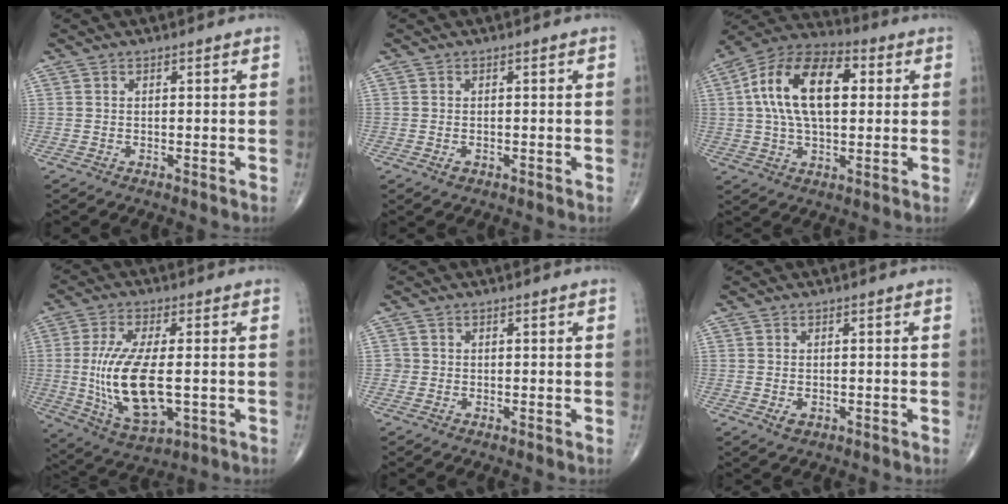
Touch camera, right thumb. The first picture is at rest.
{"total": 1.1, "force": [-0.5, 0.8, 0.7], "torque": [-0.008, 0.002, -0.006]}
{"total": 17.8, "force": [3.1, 9.7, 14.6], "torque": [-0.254, 0.024, 0.047]}
{"total": 15.6, "force": [-1.2, 6.5, 14.1], "torque": [-0.280, -0.014, -0.010]}
{"total": 1.2, "force": [-0.2, 1.1, 0.0], "torque": [0.008, 0.006, -0.006]}
{"total": 1.8, "force": [-0.6, 1.2, 1.2], "torque": [-0.013, 0.000, -0.006]}